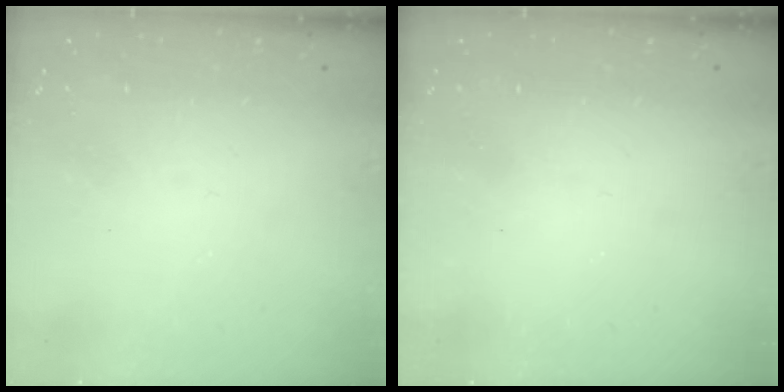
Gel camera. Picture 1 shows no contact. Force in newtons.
{"total": 0.0}